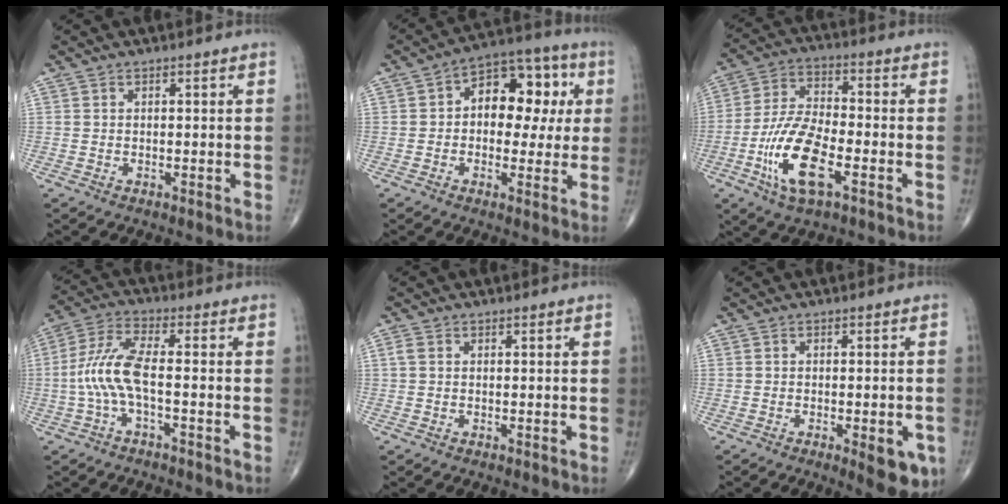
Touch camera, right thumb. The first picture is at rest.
{"total": 13.8, "force": [2.0, 8.9, 10.3], "torque": [-0.094, 0.032, 0.017]}
{"total": 13.9, "force": [-5.1, 5.5, 11.7], "torque": [-0.232, 0.020, -0.096]}
{"total": 8.4, "force": [-1.5, 2.4, 8.0], "torque": [-0.193, 0.030, -0.035]}
{"total": 1.2, "force": [0.2, 0.9, 0.8], "torque": [-0.020, 0.004, 0.004]}
{"total": 7.1, "force": [-2.7, 2.5, 6.1], "torque": [-0.058, -0.005, -0.028]}